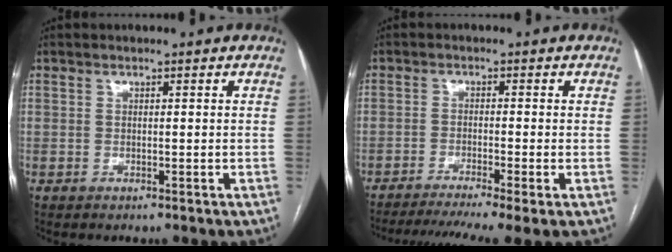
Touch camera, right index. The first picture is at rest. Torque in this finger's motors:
{"motor_torque": [1.78, -0.37, 0.21, 0.13]}